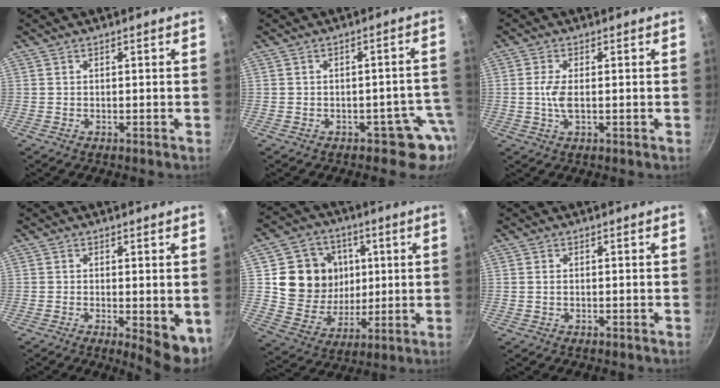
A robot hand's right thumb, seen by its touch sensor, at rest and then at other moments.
{"total": 6.2, "force": [-3.1, 4.3, 3.1], "torque": [0.033, 0.040, -0.028]}
{"total": 3.8, "force": [-0.1, 1.4, 3.6], "torque": [-0.083, 0.000, -0.004]}
{"total": 6.8, "force": [-1.0, 2.4, 6.2], "torque": [-0.071, -0.007, -0.008]}
{"total": 15.1, "force": [3.2, 13.4, 6.2], "torque": [-0.076, -0.010, 0.065]}
{"total": 0.6, "force": [0.0, 0.4, 0.4], "torque": [-0.008, 0.002, 0.000]}